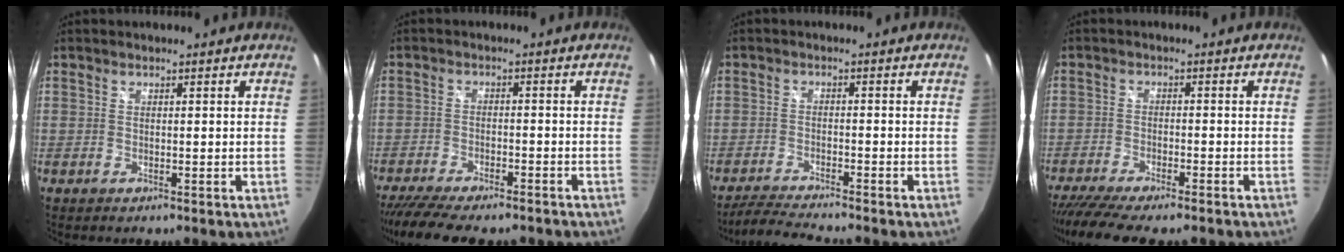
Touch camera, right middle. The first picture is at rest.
{"total": 12.7, "force": [-10.7, 2.8, 6.3], "torque": [-0.136, -0.037, -0.165]}
{"total": 5.9, "force": [-5.5, -0.6, 2.2], "torque": [-0.064, -0.012, -0.100]}
{"total": 10.2, "force": [-8.6, 1.1, 5.3], "torque": [-0.121, -0.036, -0.140]}